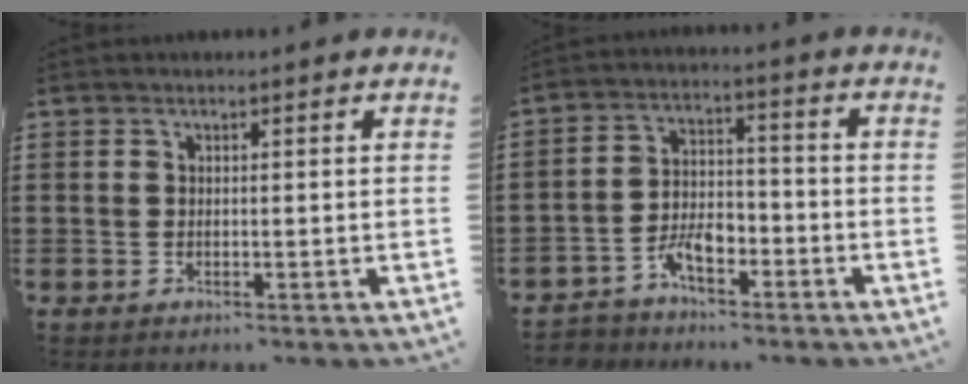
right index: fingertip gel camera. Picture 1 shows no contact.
{"total": 5.2, "force": [-3.5, 2.7, 2.8], "torque": [-0.060, 0.012, -0.070]}